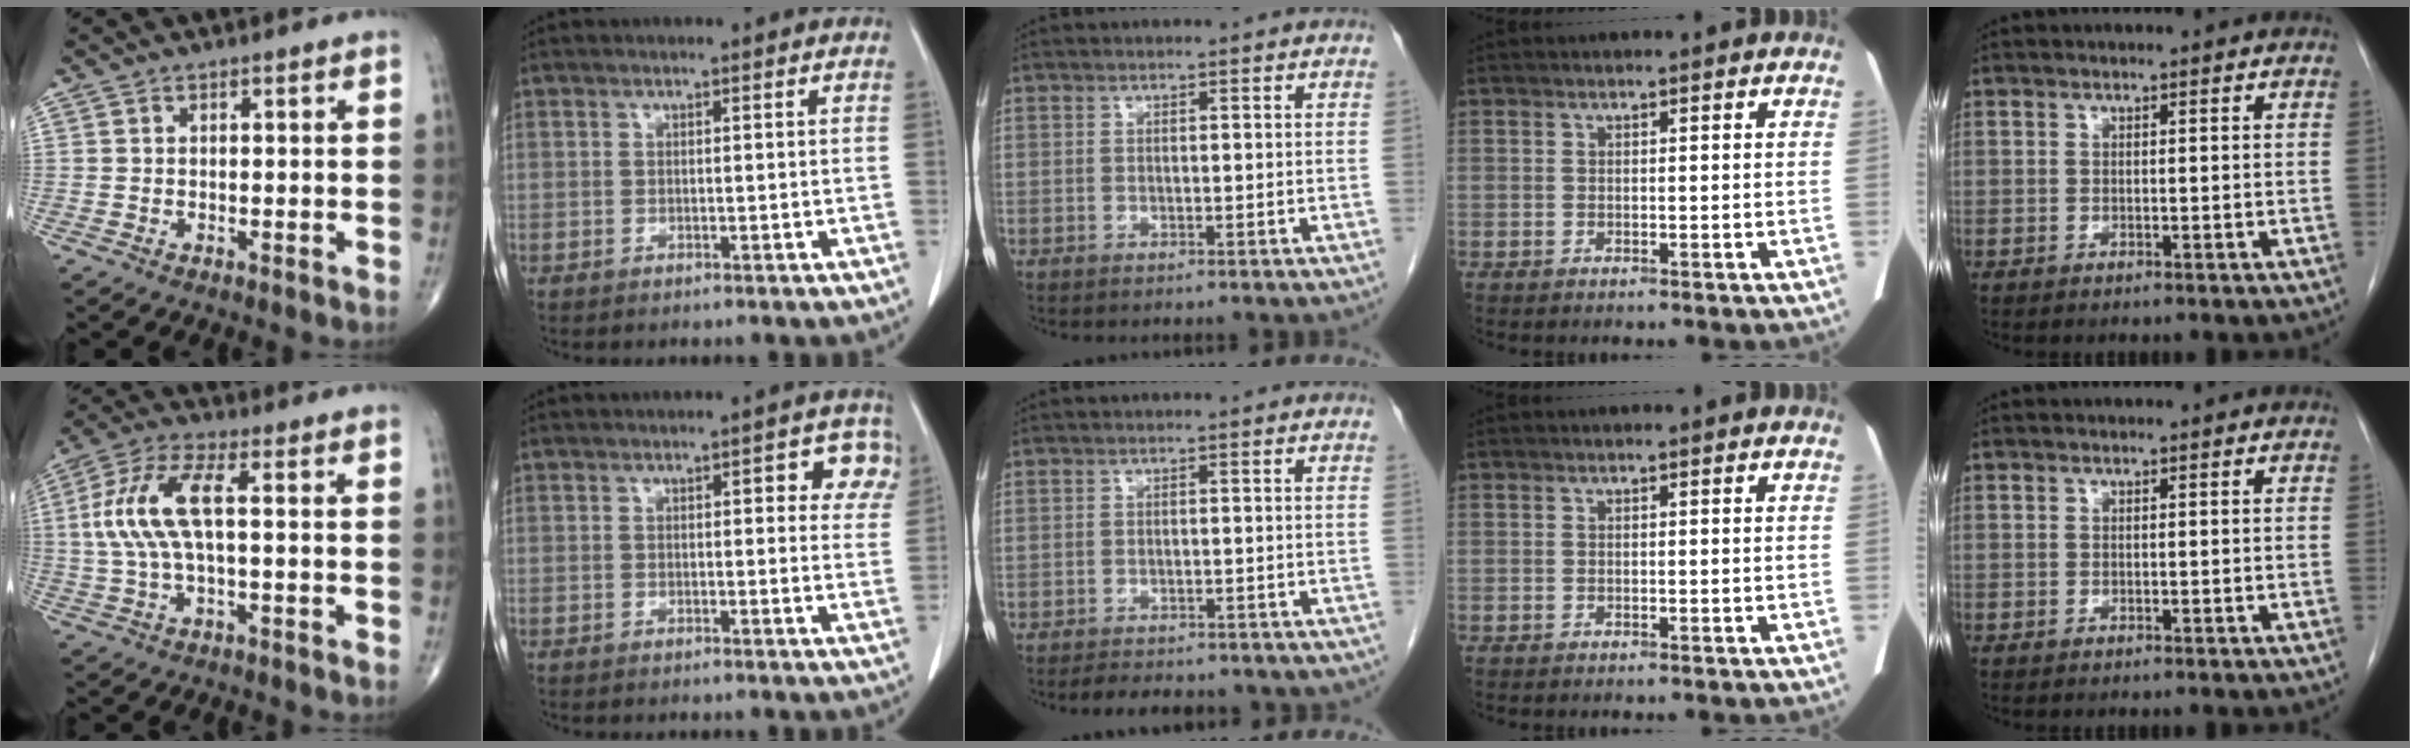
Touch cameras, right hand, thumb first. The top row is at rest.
{"thumb": {"total": 11.4, "force": [1.0, 4.1, 10.6], "torque": [-0.244, 0.027, 0.018]}, "index": {"total": 5.7, "force": [2.4, 2.5, 4.5], "torque": [-0.031, 0.013, 0.018]}, "middle": {"total": 10.6, "force": [-9.1, 3.5, 4.1], "torque": [-0.065, 0.000, -0.098]}}